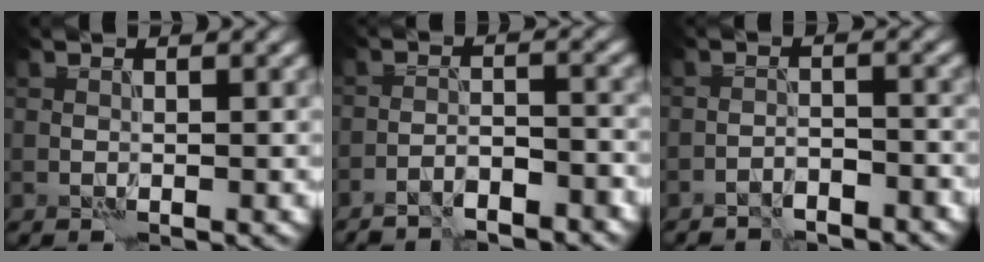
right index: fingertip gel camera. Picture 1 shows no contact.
{"total": 4.6, "force": [-3.9, 1.1, 2.1], "torque": [-0.031, 0.001, -0.066]}
{"total": 2.8, "force": [-2.6, 0.7, 0.7], "torque": [-0.005, 0.004, -0.047]}